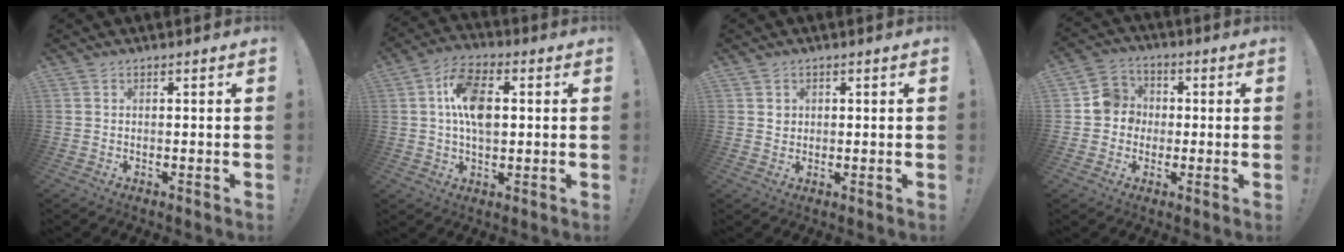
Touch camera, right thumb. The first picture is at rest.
{"total": 12.3, "force": [1.5, 7.4, 9.7], "torque": [-0.172, 0.013, 0.029]}
{"total": 2.2, "force": [0.7, 2.0, 0.3], "torque": [0.000, -0.001, 0.012]}
{"total": 8.4, "force": [-0.8, 8.1, 1.9], "torque": [-0.023, 0.023, -0.009]}